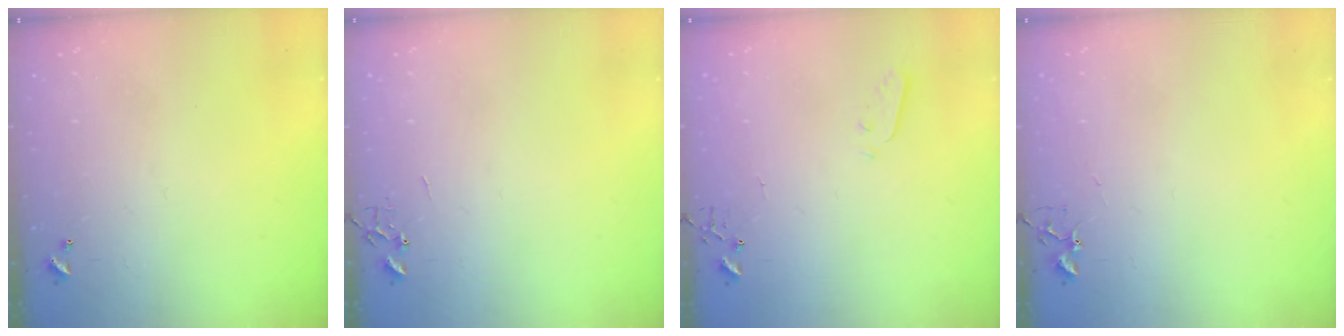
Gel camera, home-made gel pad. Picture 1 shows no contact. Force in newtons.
{"total": 0.0}
{"total": 2.5, "press": 2.5, "slide": 0.4}
{"total": 4.2, "press": 4.2, "slide": 0.7}